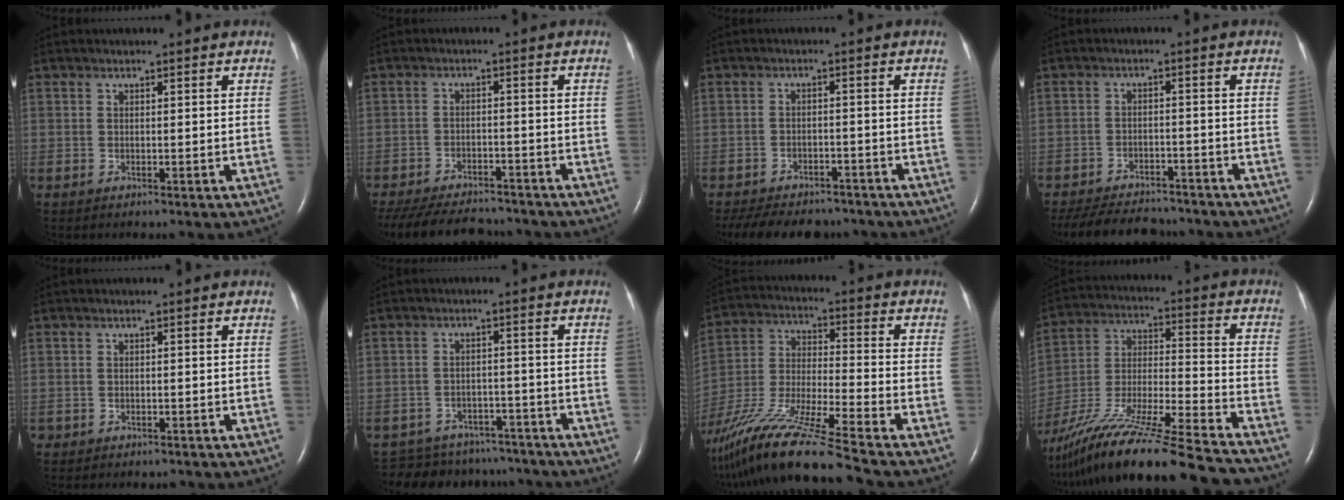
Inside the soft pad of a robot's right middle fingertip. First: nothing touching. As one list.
[{"total": 17.0, "force": [-14.8, 5.3, 6.6], "torque": [-0.176, -0.022, -0.212]}, {"total": 14.9, "force": [-12.7, 5.7, 5.3], "torque": [-0.130, -0.005, -0.169]}, {"total": 14.5, "force": [-12.9, 4.4, 5.0], "torque": [-0.115, -0.009, -0.182]}, {"total": 1.3, "force": [-1.1, 0.8, 0.2], "torque": [-0.010, 0.001, -0.013]}, {"total": 13.1, "force": [-11.8, 5.4, 2.0], "torque": [-0.042, 0.017, -0.146]}, {"total": 22.6, "force": [-18.2, 0.0, 13.4], "torque": [-0.301, -0.052, -0.340]}, {"total": 32.9, "force": [-27.7, 1.8, 17.6], "torque": [-0.298, -0.070, -0.443]}]